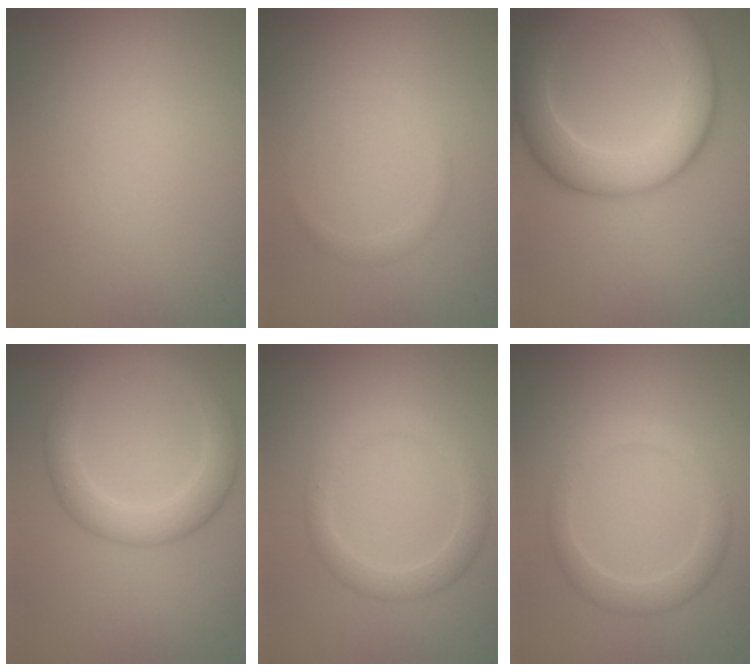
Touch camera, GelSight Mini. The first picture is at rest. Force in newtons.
{"total": 0.9, "press": 0.9, "slide": 0.1}
{"total": 8.3, "press": 8.3, "slide": 0.5}
{"total": 4.0, "press": 4.0, "slide": 0.1}
{"total": 2.5, "press": 2.5, "slide": 0.1}
{"total": 2.6, "press": 2.6, "slide": 0.1}